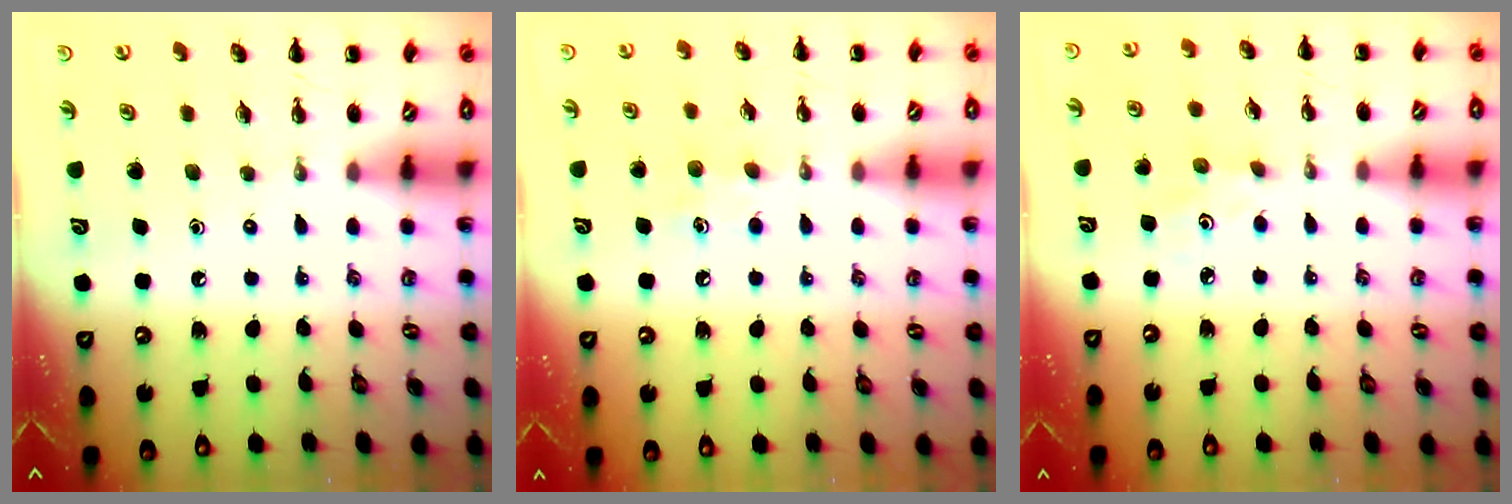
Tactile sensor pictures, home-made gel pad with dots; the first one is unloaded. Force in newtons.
{"total": 6.5, "press": 6.3, "slide": 1.8}
{"total": 2.2, "press": 2.1, "slide": 0.7}